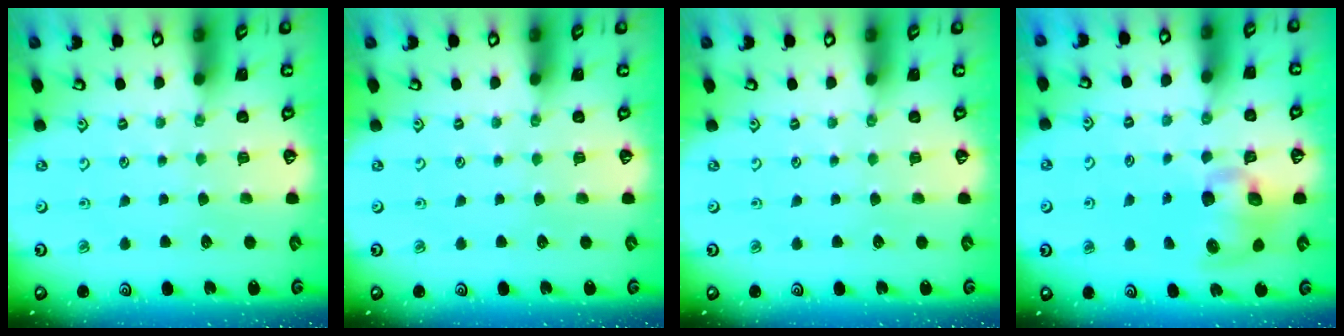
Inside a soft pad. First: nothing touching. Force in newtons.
{"total": 0.0}
{"total": 0.0}
{"total": 10.3, "press": 10.2, "slide": 1.5}